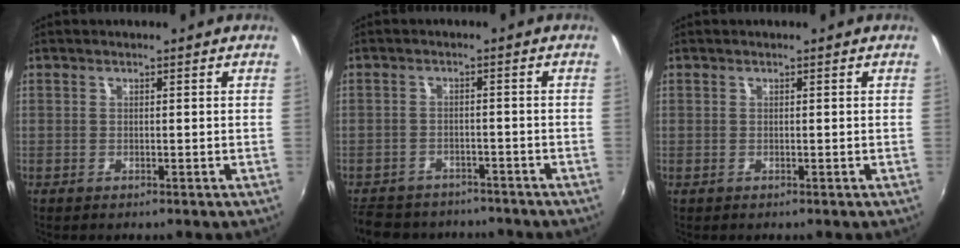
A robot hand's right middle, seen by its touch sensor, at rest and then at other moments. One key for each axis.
{"total": 13.0, "fx": -10.9, "fy": 5.8, "fz": 4.1, "tx": -0.103, "ty": 0.007, "tz": -0.153}
{"total": 0.0}